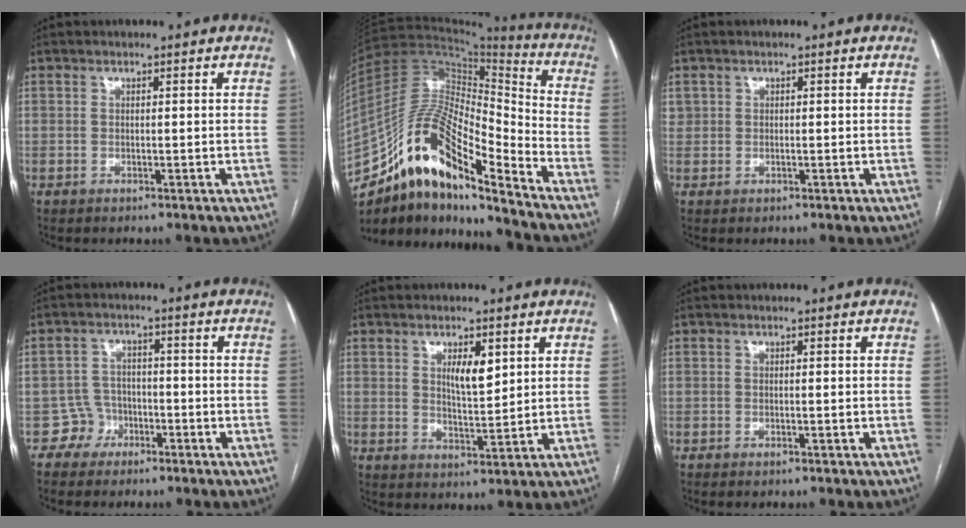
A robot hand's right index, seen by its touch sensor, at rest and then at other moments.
{"total": 18.6, "force": [-13.0, 4.7, 12.5], "torque": [-0.230, 0.038, -0.230]}
{"total": 1.7, "force": [0.6, 1.6, 0.3], "torque": [0.000, 0.012, 0.012]}
{"total": 3.9, "force": [-2.2, 3.1, -0.4], "torque": [0.013, 0.015, -0.041]}
{"total": 4.8, "force": [2.0, 1.6, 4.1], "torque": [-0.068, -0.003, 0.037]}
{"total": 0.7, "force": [-0.5, 0.0, 0.4], "torque": [-0.013, -0.003, -0.007]}